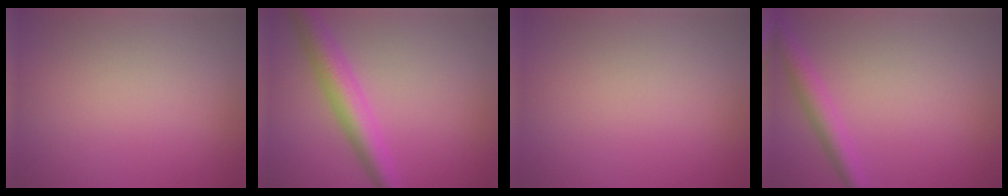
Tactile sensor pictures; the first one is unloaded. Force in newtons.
{"total": 4.7, "press": 4.7, "slide": 0.1}
{"total": 0.0}
{"total": 2.5, "press": 2.5, "slide": 0.1}